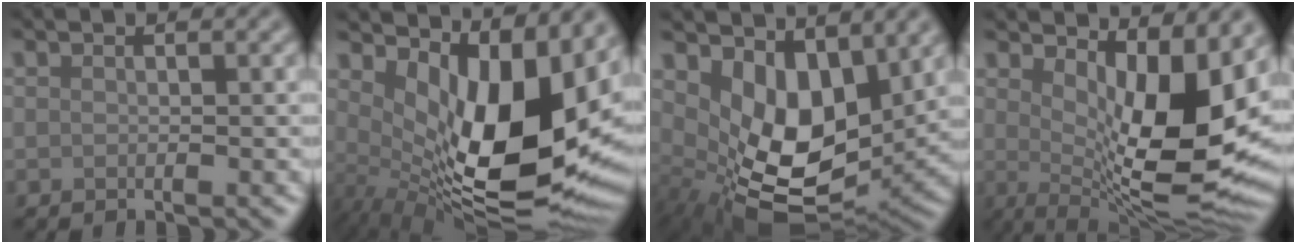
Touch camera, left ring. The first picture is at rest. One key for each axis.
{"total": 14.4, "fx": 1.9, "fy": 6.8, "fz": 12.5, "tx": -0.180, "ty": -0.031, "tz": 0.043}
{"total": 9.6, "fx": 2.2, "fy": 5.4, "fz": 7.7, "tx": -0.140, "ty": -0.028, "tz": 0.048}
{"total": 11.9, "fx": 2.8, "fy": 4.1, "fz": 10.8, "tx": -0.155, "ty": -0.021, "tz": 0.052}